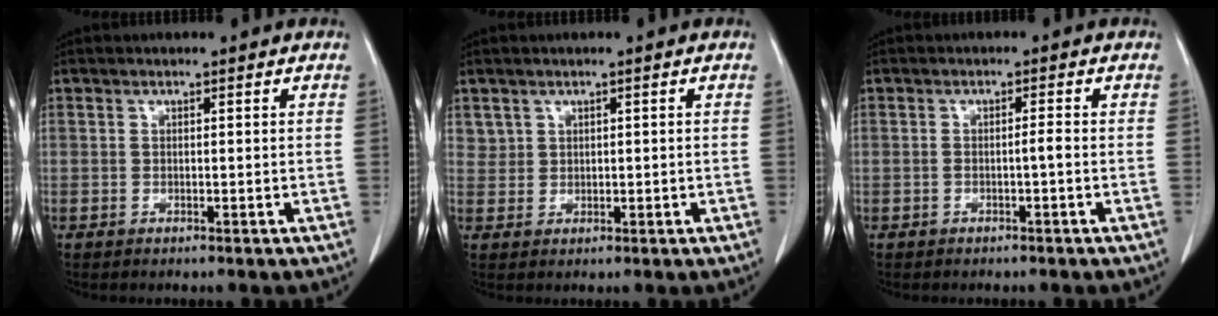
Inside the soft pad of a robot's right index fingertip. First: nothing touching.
{"total": 1.7, "force": [0.9, 1.4, 0.1], "torque": [0.004, 0.006, 0.018]}
{"total": 1.2, "force": [-0.5, -0.1, 1.1], "torque": [-0.017, 0.002, -0.008]}